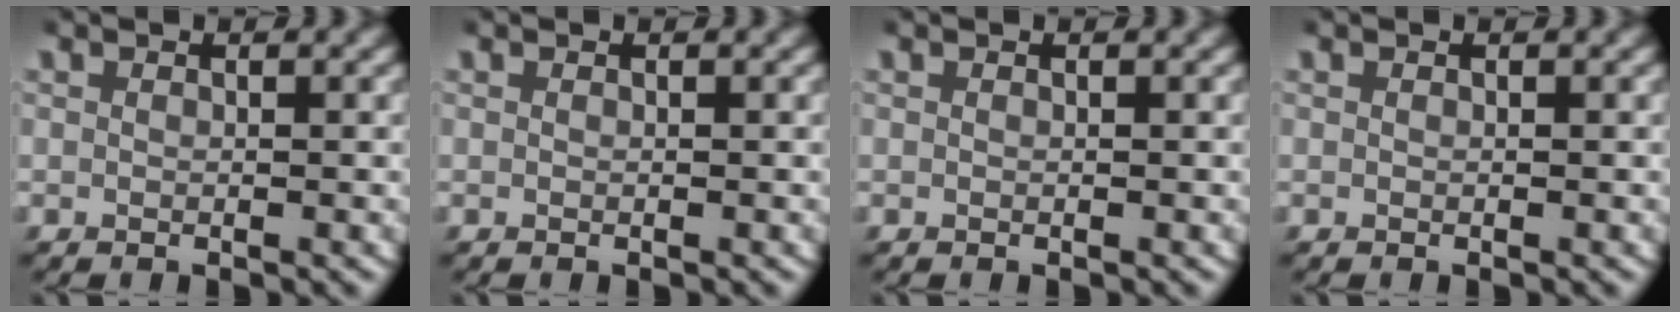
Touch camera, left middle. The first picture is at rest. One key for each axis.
{"total": 0.0}
{"total": 0.0}
{"total": 0.0}